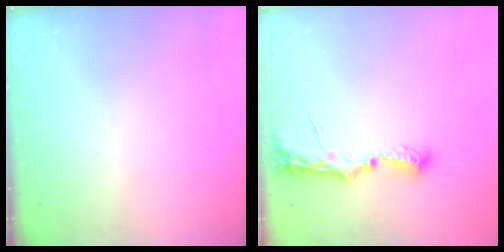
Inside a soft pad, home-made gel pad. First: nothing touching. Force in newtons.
{"total": 8.0, "press": 8.0, "slide": 0.7}